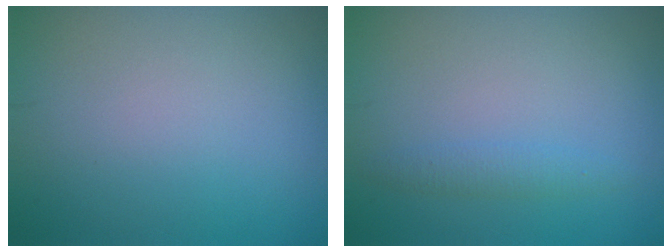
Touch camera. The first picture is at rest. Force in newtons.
{"total": 1.4, "press": 1.4, "slide": 0.1}